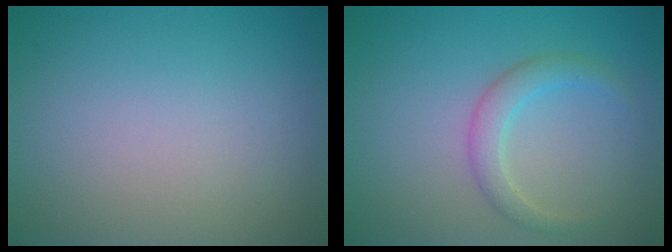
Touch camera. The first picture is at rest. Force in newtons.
{"total": 2.3, "press": 2.2, "slide": 0.3}